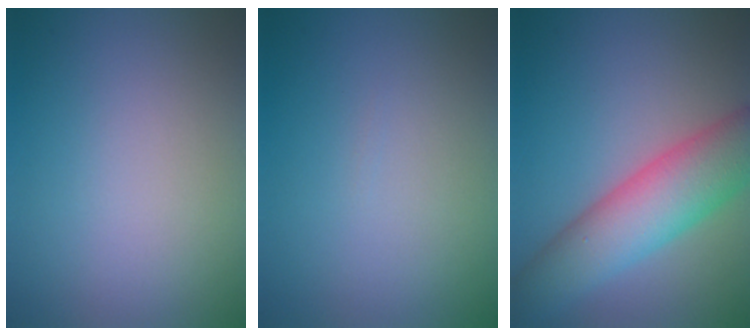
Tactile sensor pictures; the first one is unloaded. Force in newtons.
{"total": 0.0}
{"total": 7.7, "press": 7.7, "slide": 0.2}